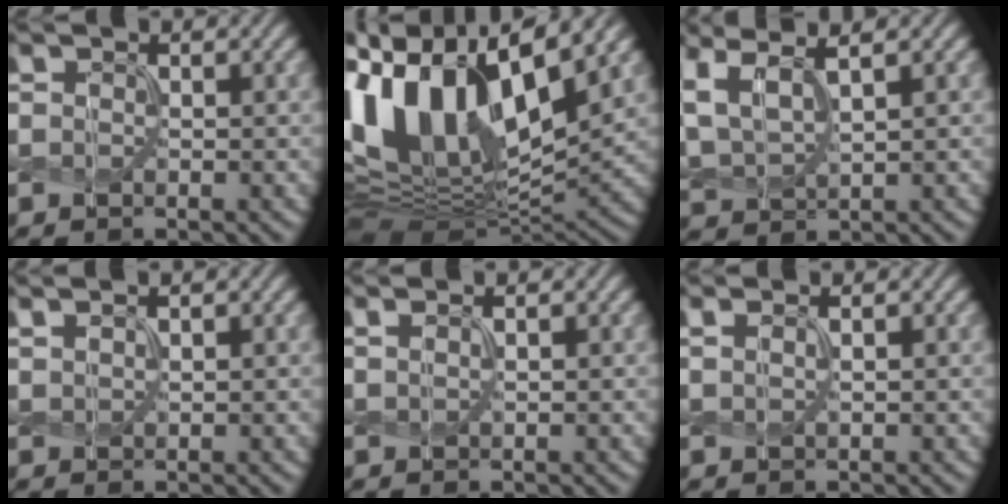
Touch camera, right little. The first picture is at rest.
{"total": 15.3, "force": [4.8, 8.4, 11.9], "torque": [-0.260, 0.013, 0.090]}
{"total": 6.1, "force": [3.4, 2.2, 4.5], "torque": [-0.120, 0.017, 0.067]}
{"total": 1.6, "force": [1.2, 0.5, 0.9], "torque": [-0.015, 0.001, 0.018]}
{"total": 1.5, "force": [0.9, 0.5, 1.0], "torque": [-0.015, -0.004, 0.010]}
{"total": 1.9, "force": [1.2, 0.7, 1.4], "torque": [-0.021, -0.001, 0.008]}